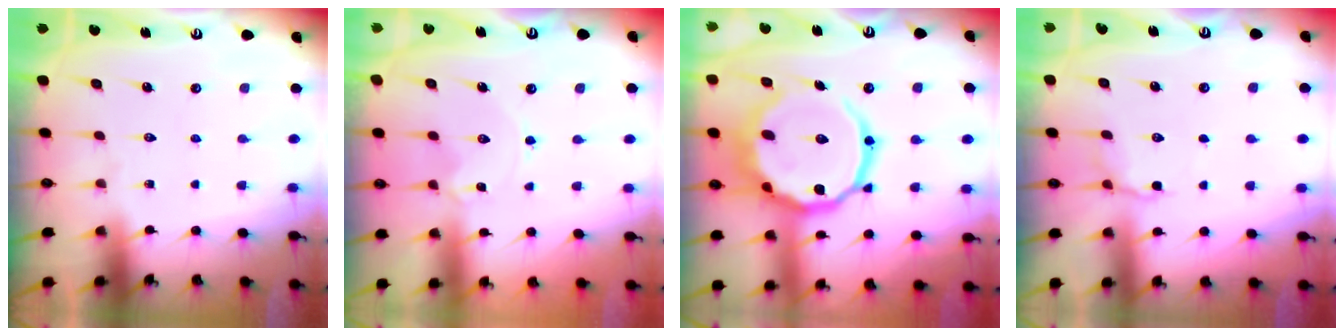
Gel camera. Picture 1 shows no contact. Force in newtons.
{"total": 0.8, "press": 0.8, "slide": 0.1}
{"total": 19.9, "press": 19.8, "slide": 2.0}
{"total": 6.3, "press": 5.9, "slide": 2.2}